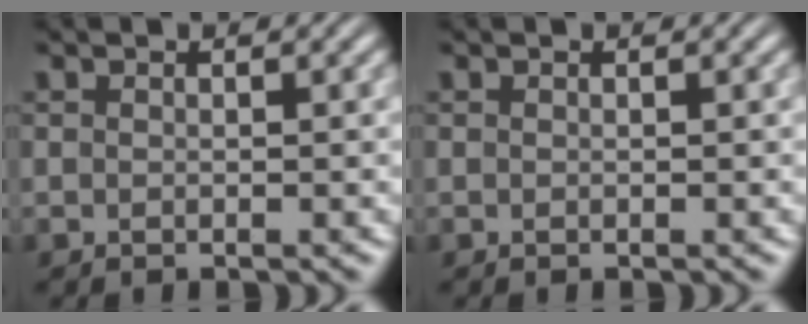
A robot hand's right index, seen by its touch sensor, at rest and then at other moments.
{"total": 0.0}